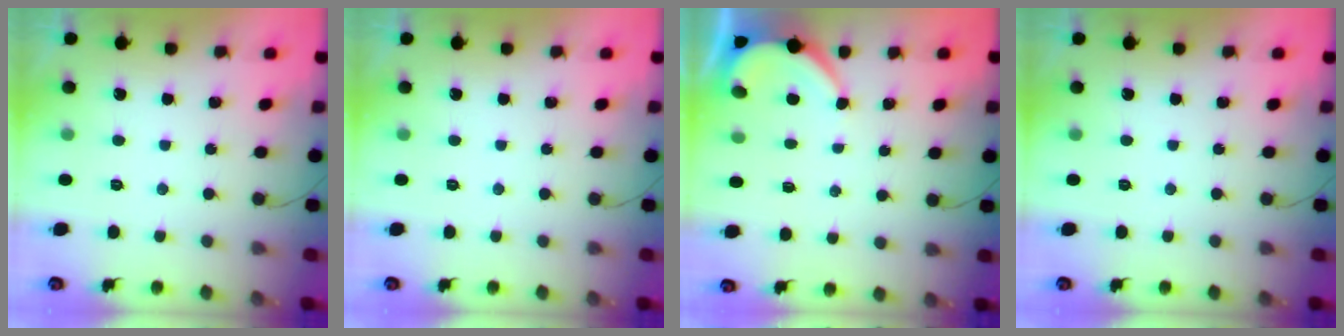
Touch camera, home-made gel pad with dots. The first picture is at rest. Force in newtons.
{"total": 0.0}
{"total": 3.4, "press": 3.3, "slide": 0.3}
{"total": 0.0}